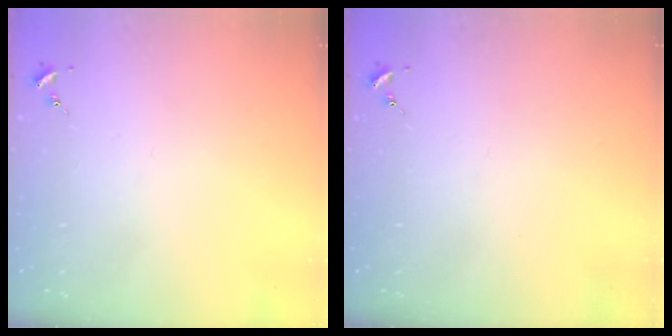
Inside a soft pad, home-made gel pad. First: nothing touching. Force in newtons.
{"total": 0.0}